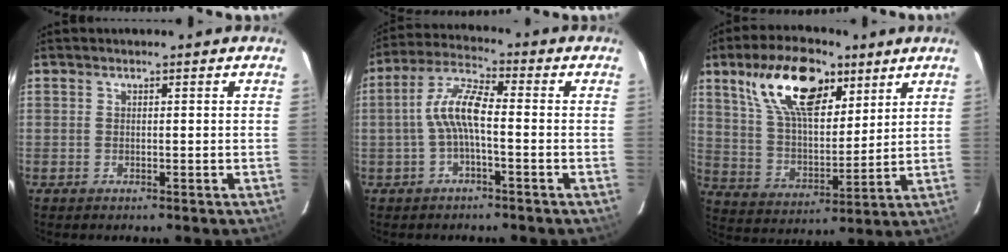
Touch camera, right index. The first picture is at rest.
{"total": 7.4, "force": [-1.3, 1.8, 7.1], "torque": [-0.155, 0.014, -0.026]}
{"total": 18.5, "force": [10.2, 9.1, 12.5], "torque": [-0.229, 0.020, 0.190]}